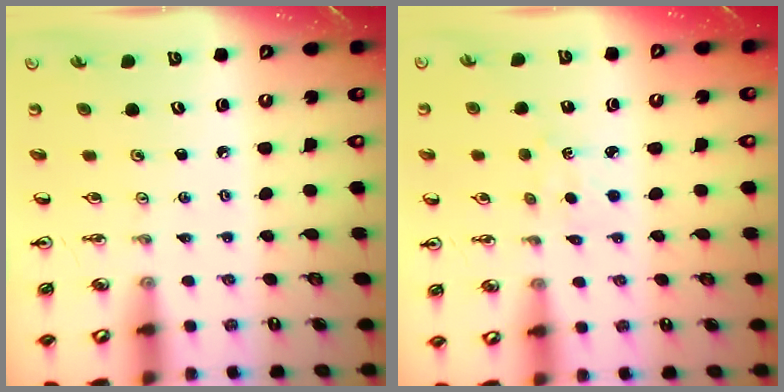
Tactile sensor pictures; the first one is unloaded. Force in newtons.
{"total": 2.2, "press": 2.2, "slide": 0.4}